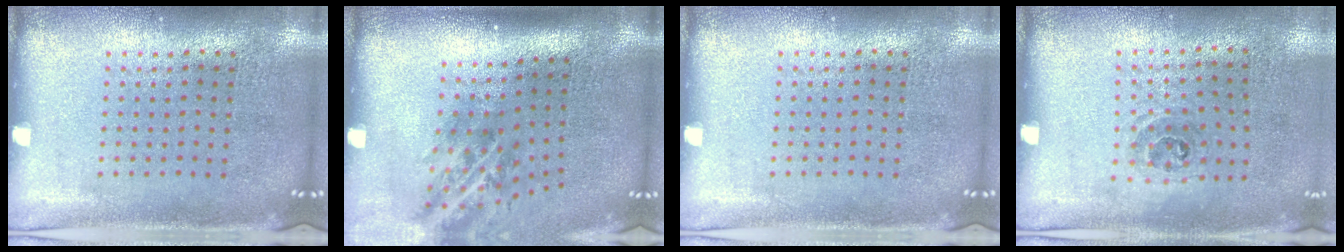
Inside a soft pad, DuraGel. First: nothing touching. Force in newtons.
{"total": 1.8, "press": 1.2, "slide": 1.4}
{"total": 0.0}
{"total": 1.0, "press": 0.7, "slide": 0.8}